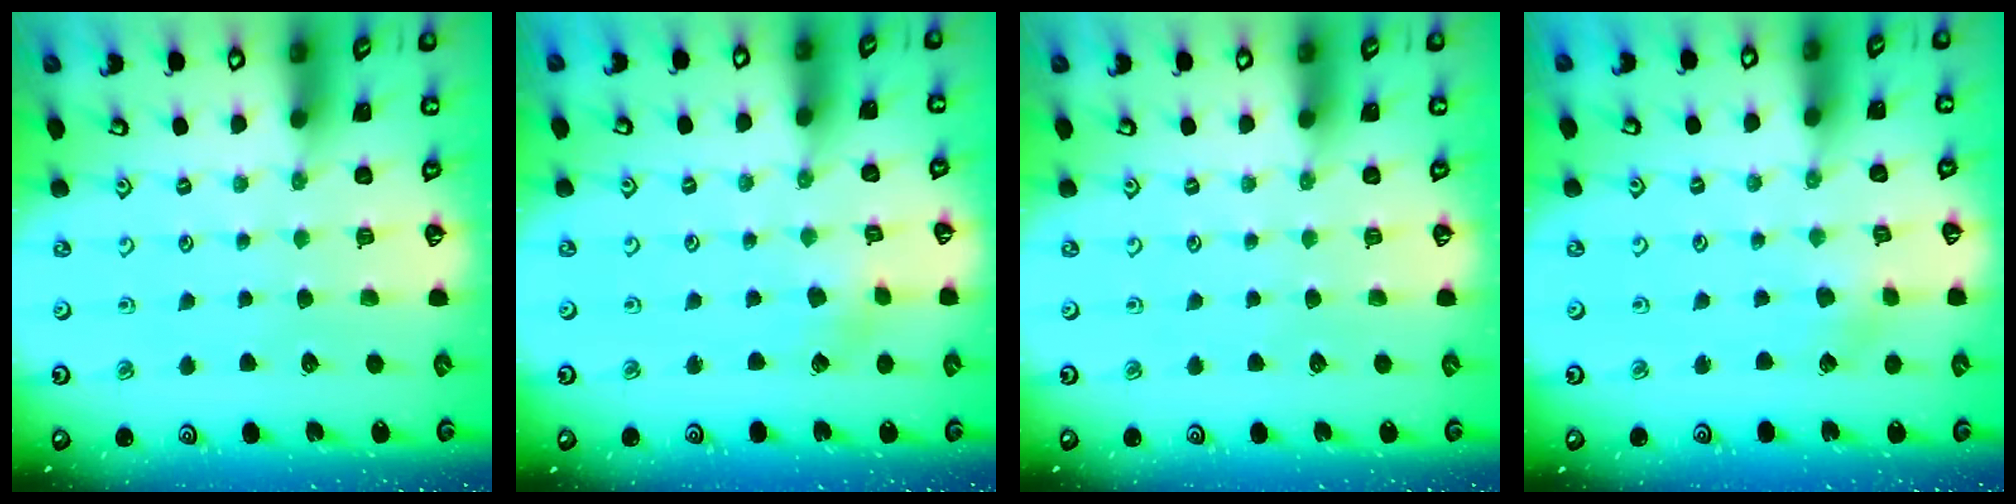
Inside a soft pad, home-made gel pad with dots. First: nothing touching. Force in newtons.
{"total": 2.1, "press": 2.1, "slide": 0.2}
{"total": 0.0}
{"total": 2.1, "press": 2.1, "slide": 0.3}